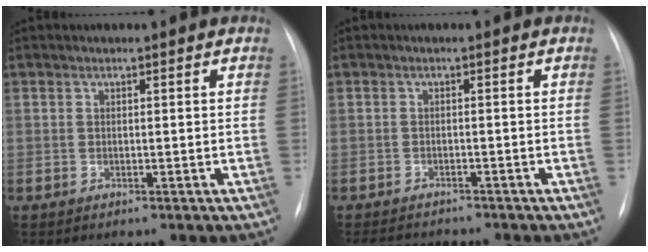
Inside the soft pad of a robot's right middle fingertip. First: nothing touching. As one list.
[{"total": 5.2, "force": [-4.9, 1.3, 1.2], "torque": [-0.016, -0.006, -0.070]}]